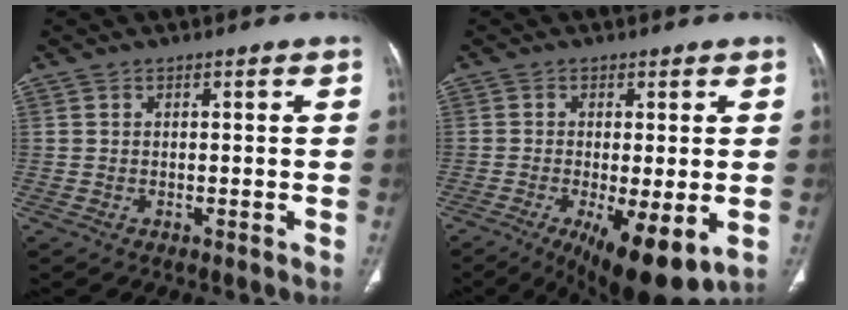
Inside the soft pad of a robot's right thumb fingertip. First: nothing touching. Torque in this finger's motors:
{"motor_torque": [0.16, 0.41, 0.14, 0.03, 0.21]}